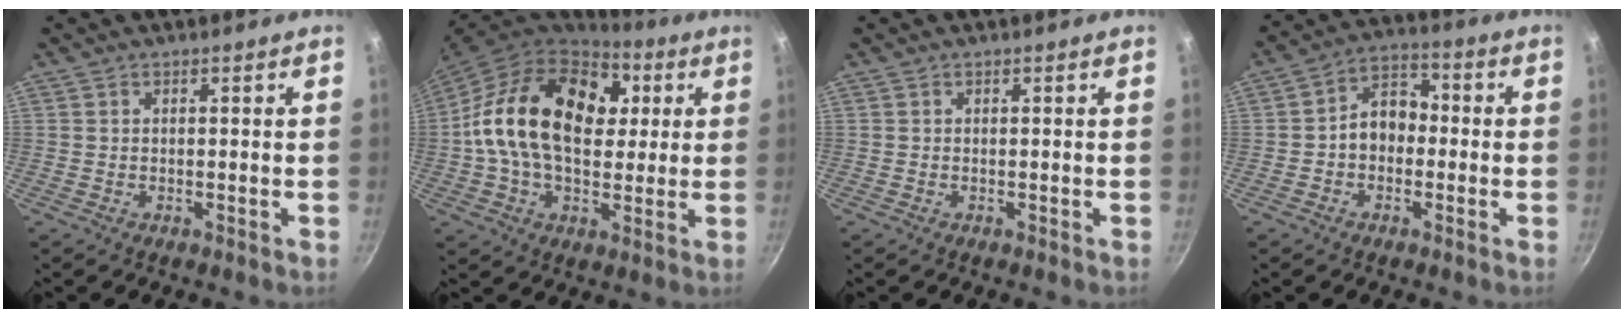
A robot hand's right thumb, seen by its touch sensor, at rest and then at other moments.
{"total": 23.9, "force": [4.1, 16.0, 17.3], "torque": [-0.275, 0.018, 0.055]}
{"total": 0.0}
{"total": 8.0, "force": [-0.9, 6.1, 5.1], "torque": [-0.039, 0.032, -0.031]}